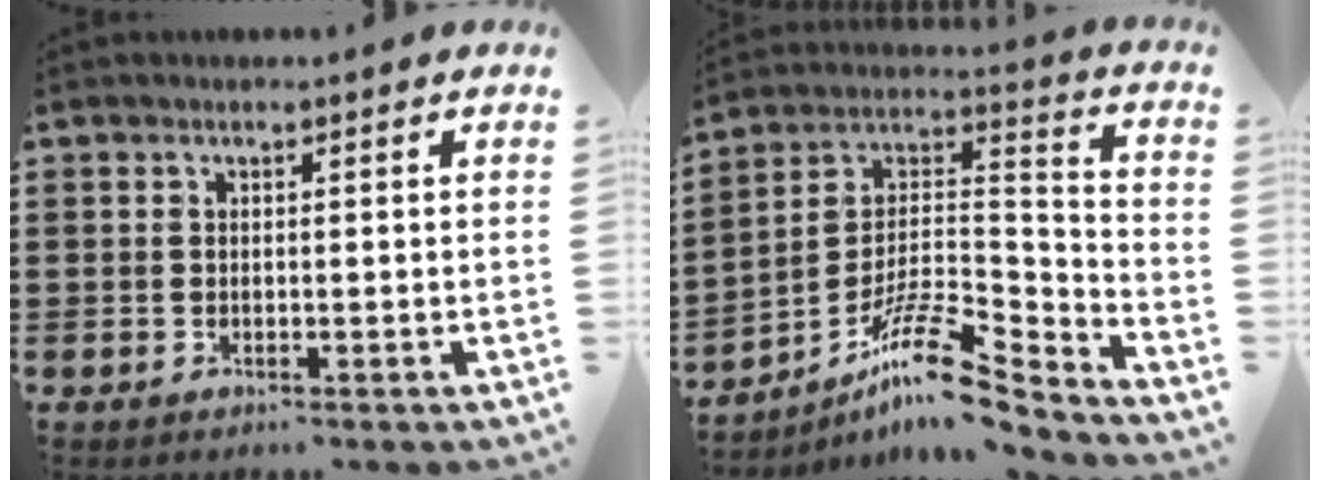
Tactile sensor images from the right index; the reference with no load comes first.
{"total": 12.4, "force": [-9.0, 2.7, 8.1], "torque": [-0.154, 0.015, -0.174]}